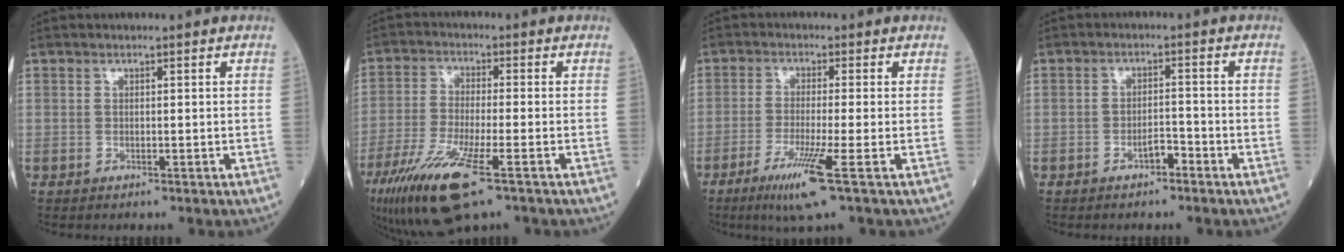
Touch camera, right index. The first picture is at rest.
{"total": 12.3, "force": [-6.9, 1.7, 10.0], "torque": [-0.200, -0.034, -0.122]}
{"total": 7.1, "force": [-3.5, -1.0, 6.1], "torque": [-0.117, -0.025, -0.067]}
{"total": 2.4, "force": [-1.6, 0.9, 1.5], "torque": [-0.023, 0.004, -0.029]}